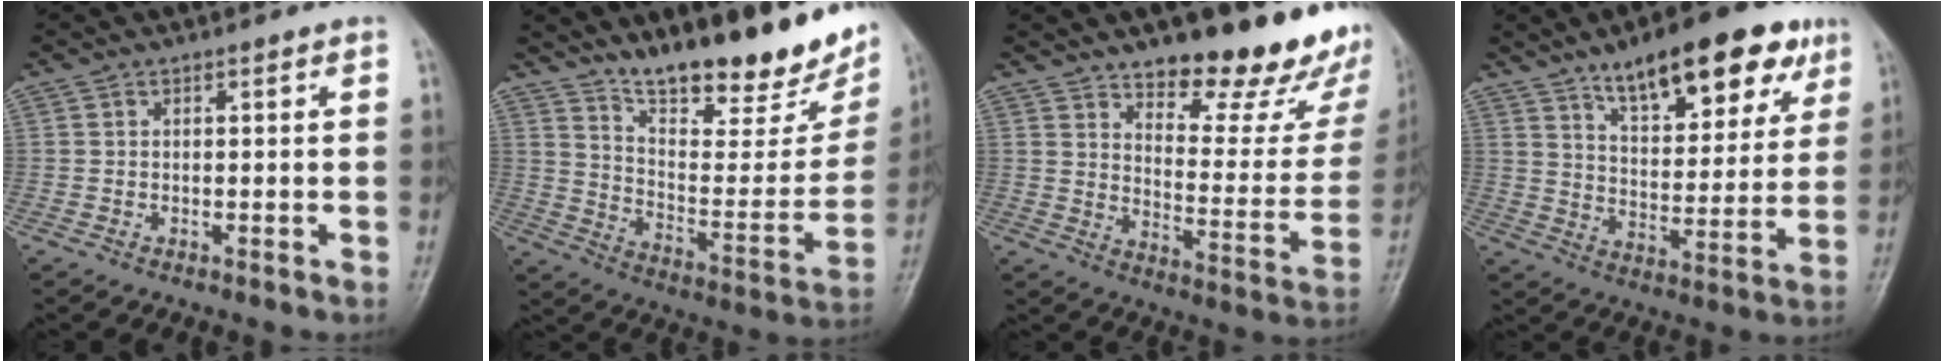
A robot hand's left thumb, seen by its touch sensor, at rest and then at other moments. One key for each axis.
{"total": 23.7, "fx": 17.7, "fy": 7.2, "fz": 14.0, "tx": -0.166, "ty": -0.101, "tz": 0.267}
{"total": 23.0, "fx": 16.4, "fy": 8.3, "fz": 13.9, "tx": -0.134, "ty": -0.110, "tz": 0.219}
{"total": 19.2, "fx": 11.7, "fy": 7.6, "fz": 13.2, "tx": -0.146, "ty": -0.042, "tz": 0.178}